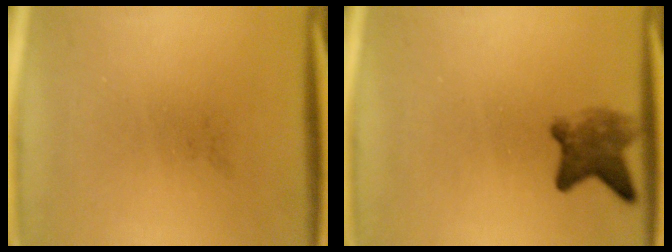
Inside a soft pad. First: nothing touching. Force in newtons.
{"total": 4.6}